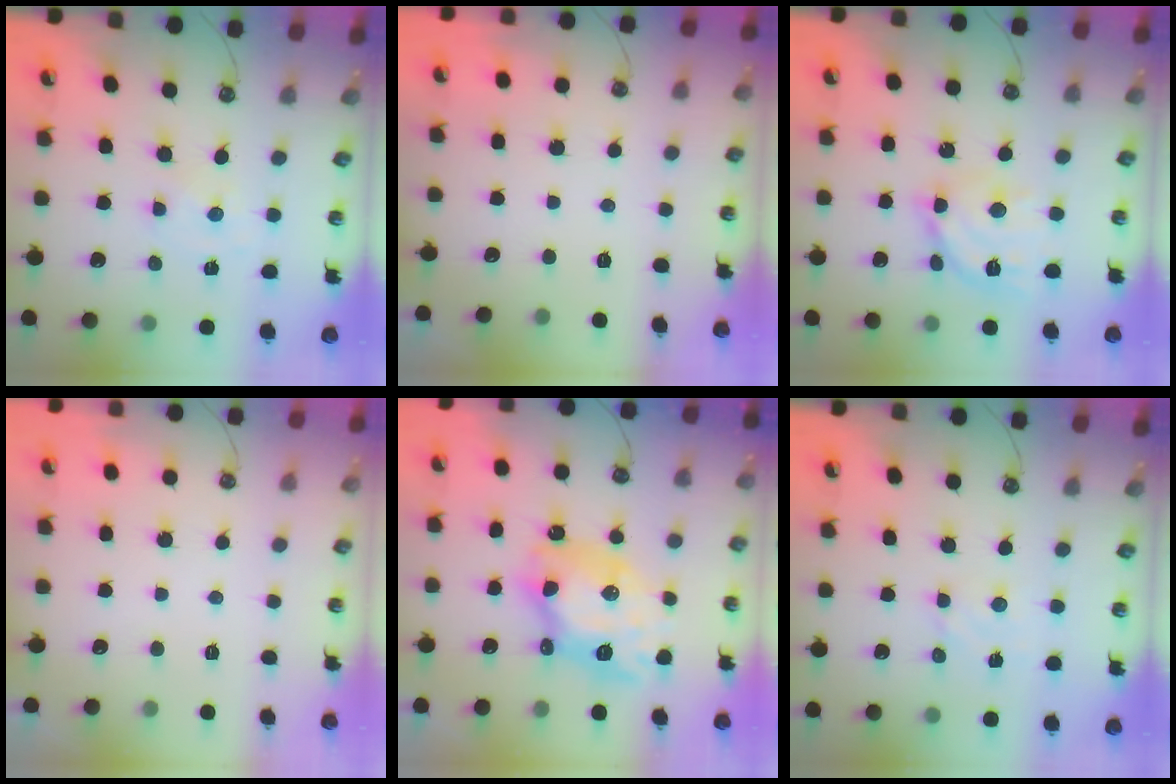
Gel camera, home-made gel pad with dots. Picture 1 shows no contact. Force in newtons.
{"total": 0.0}
{"total": 14.8, "press": 14.8, "slide": 1.1}
{"total": 0.0}
{"total": 13.0, "press": 12.9, "slide": 1.3}
{"total": 2.7, "press": 2.6, "slide": 0.4}